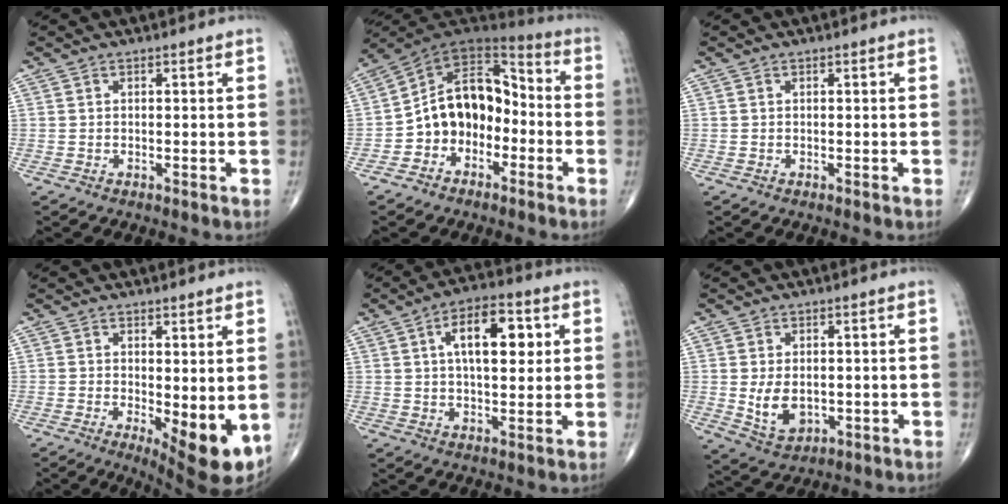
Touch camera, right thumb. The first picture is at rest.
{"total": 14.2, "force": [-3.3, 10.2, 9.3], "torque": [-0.111, 0.066, -0.069]}
{"total": 0.0}
{"total": 8.9, "force": [-1.1, 3.2, 8.2], "torque": [-0.104, -0.022, -0.006]}
{"total": 11.7, "force": [3.2, 5.5, 9.8], "torque": [-0.133, 0.002, 0.046]}
{"total": 6.4, "force": [-0.3, 4.2, 4.8], "torque": [-0.071, -0.013, 0.010]}